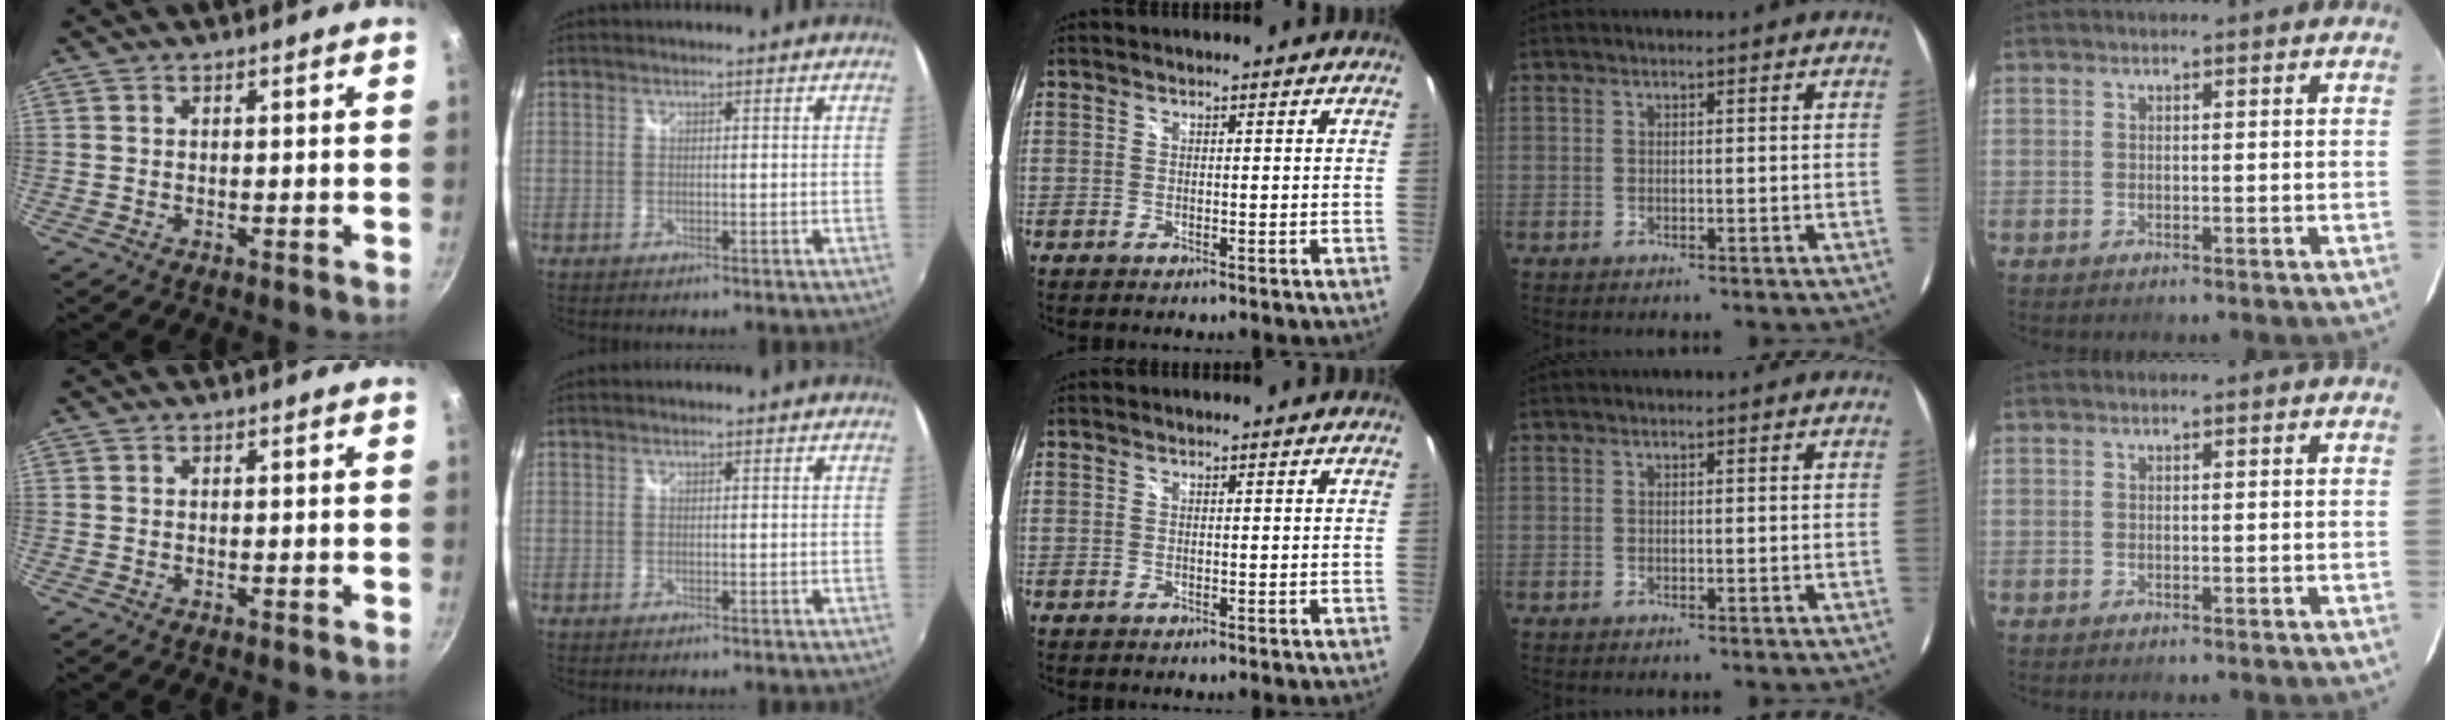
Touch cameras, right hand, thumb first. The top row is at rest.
{}